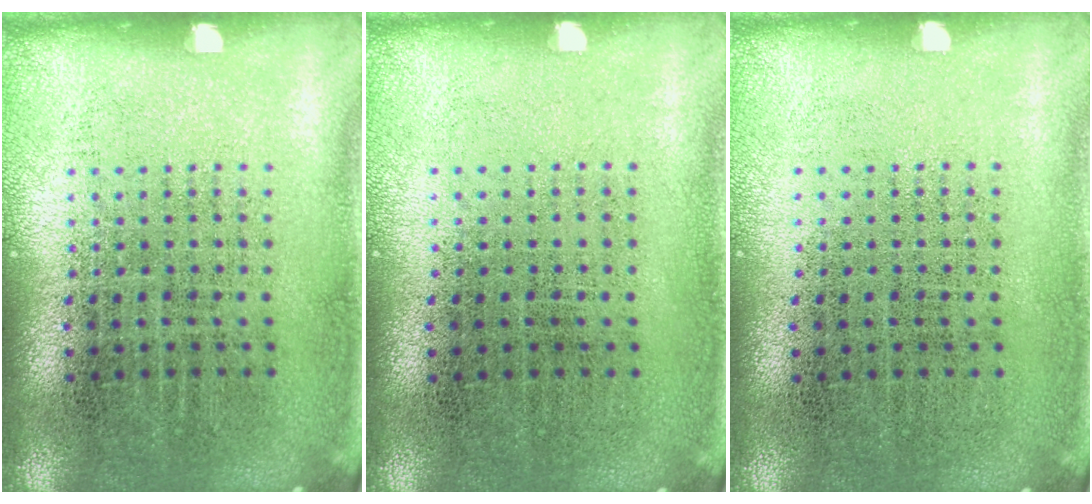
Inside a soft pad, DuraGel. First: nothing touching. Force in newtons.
{"total": 0.0}
{"total": 0.0}